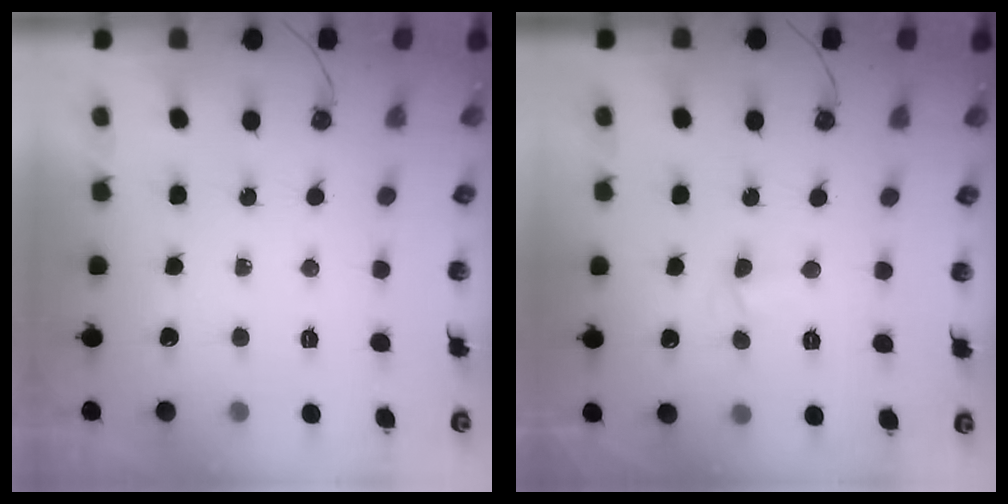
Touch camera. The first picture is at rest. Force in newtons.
{"total": 3.0, "press": 3.0, "slide": 0.5}